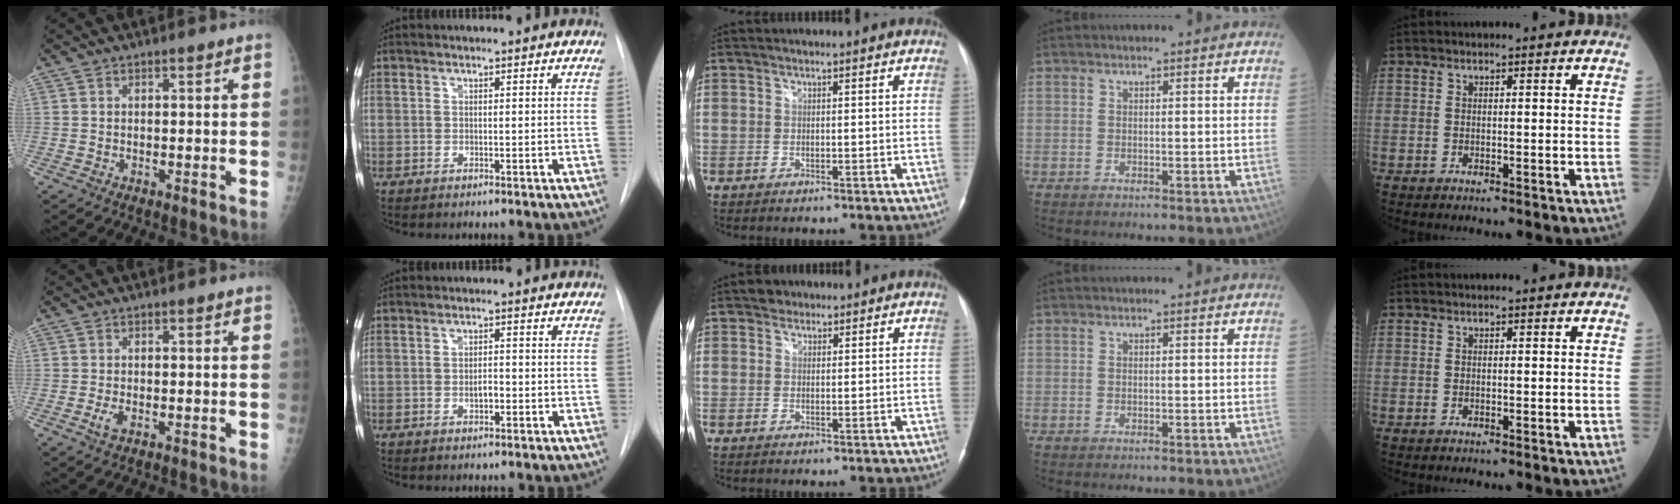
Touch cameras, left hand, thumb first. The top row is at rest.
{"thumb": {"total": 1.9, "force": [-0.2, 0.8, 1.7], "torque": [-0.038, -0.003, -0.001]}, "index": {"total": 1.6, "force": [-0.5, 0.7, 1.4], "torque": [-0.023, 0.002, -0.008]}, "middle": {"total": 2.0, "force": [1.4, 1.4, 0.2], "torque": [-0.004, 0.005, 0.020]}}